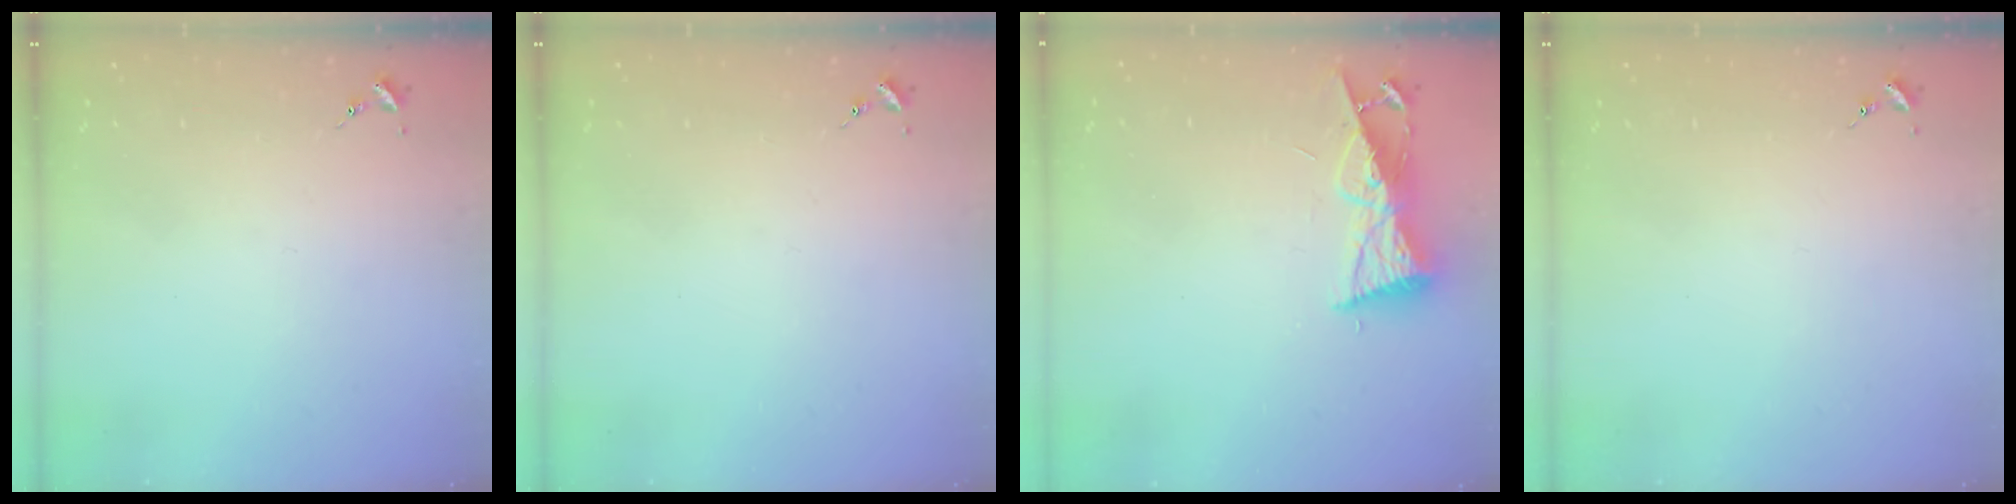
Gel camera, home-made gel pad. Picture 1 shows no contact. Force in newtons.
{"total": 0.0}
{"total": 8.3, "press": 8.3, "slide": 0.8}
{"total": 0.0}